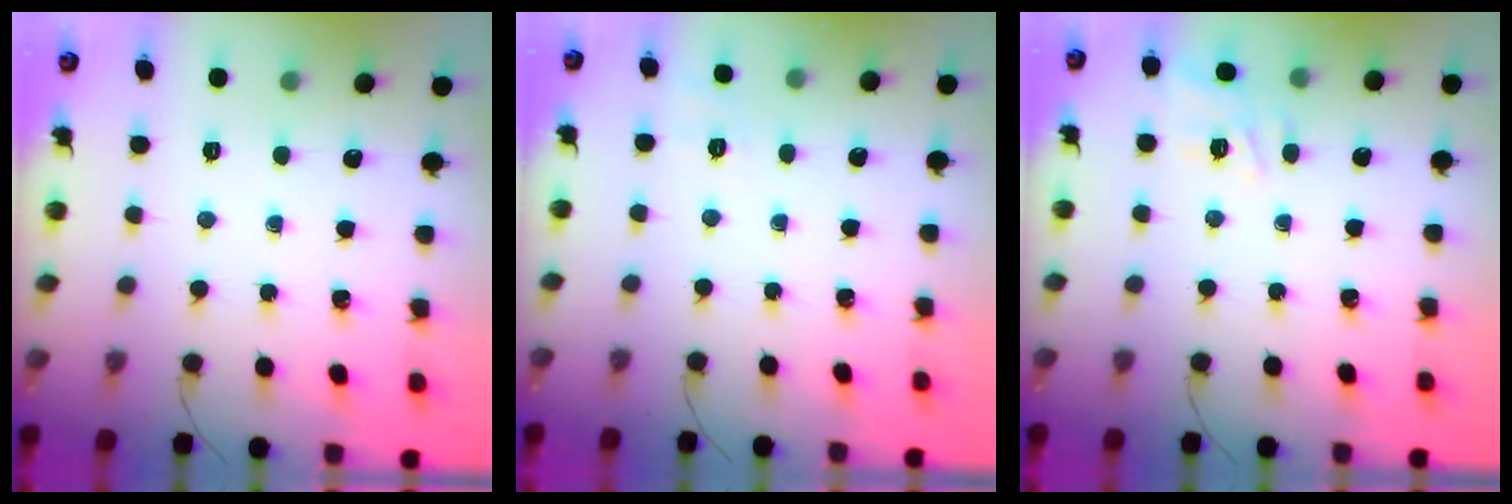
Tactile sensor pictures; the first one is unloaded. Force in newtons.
{"total": 2.0, "press": 0.4, "slide": 1.9}
{"total": 6.5, "press": 6.3, "slide": 1.4}